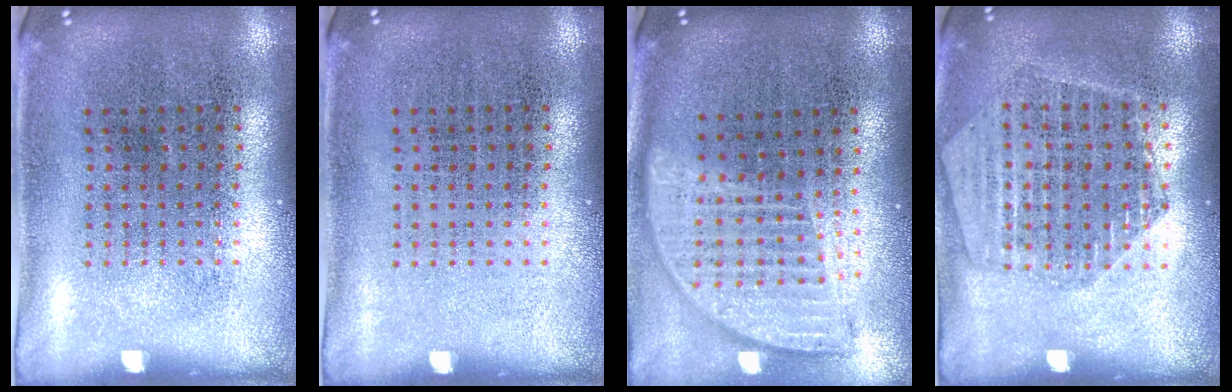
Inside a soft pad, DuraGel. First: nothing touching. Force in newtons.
{"total": 0.0}
{"total": 1.9, "press": 1.5, "slide": 1.1}
{"total": 1.7, "press": 1.6, "slide": 0.3}